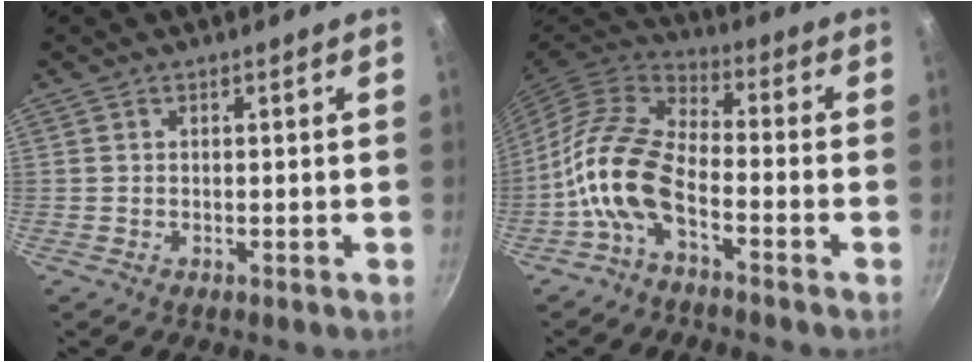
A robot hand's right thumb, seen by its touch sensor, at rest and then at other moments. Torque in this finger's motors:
{"motor_torque": [2.39, 2.05, 1.19, -1.36, 0.71]}